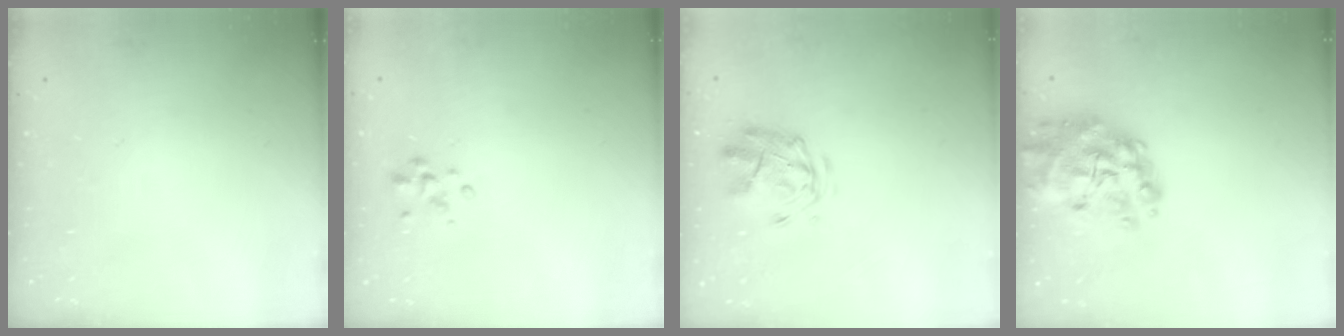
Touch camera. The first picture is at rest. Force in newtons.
{"total": 2.1, "press": 2.1, "slide": 0.1}
{"total": 2.9, "press": 2.5, "slide": 1.4}
{"total": 15.3, "press": 14.6, "slide": 4.5}